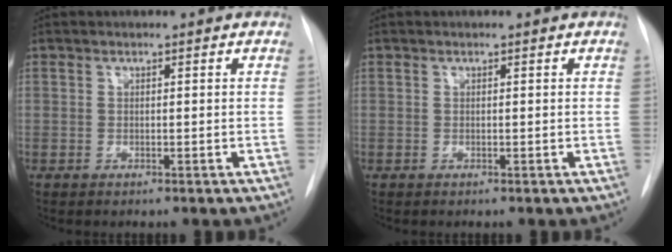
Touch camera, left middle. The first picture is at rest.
{"total": 0.0}